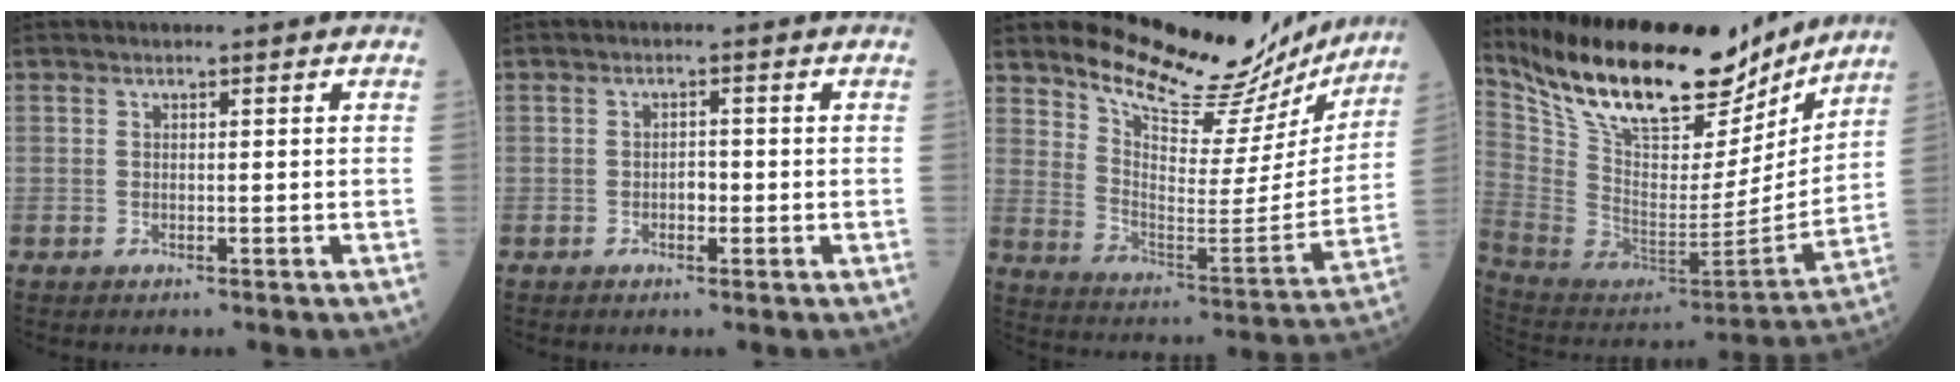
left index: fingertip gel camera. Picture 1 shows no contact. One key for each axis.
{"total": 1.5, "fx": -0.7, "fy": 0.9, "fz": 1.0, "tx": -0.012, "ty": 0.003, "tz": -0.014}
{"total": 20.1, "fx": 18.4, "fy": 5.3, "fz": 6.2, "tx": -0.091, "ty": -0.055, "tz": 0.255}
{"total": 24.5, "fx": 20.0, "fy": 7.7, "fz": 12.0, "tx": -0.216, "ty": -0.018, "tz": 0.332}